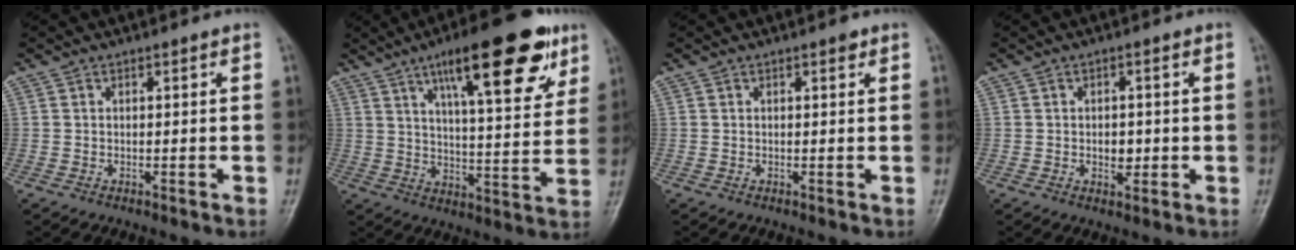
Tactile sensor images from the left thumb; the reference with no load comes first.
{"total": 20.6, "force": [11.3, 6.0, 16.2], "torque": [-0.206, -0.032, 0.168]}
{"total": 0.9, "force": [0.5, 0.4, 0.6], "torque": [-0.005, -0.001, 0.005]}
{"total": 3.3, "force": [-0.3, 2.3, 2.4], "torque": [-0.023, 0.001, -0.003]}